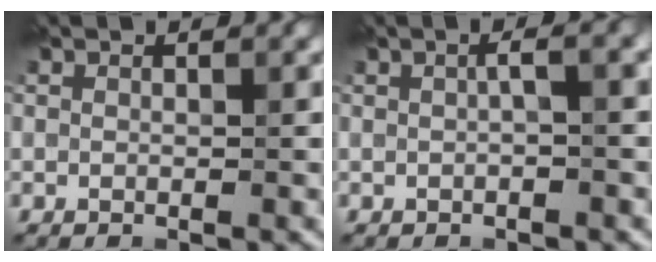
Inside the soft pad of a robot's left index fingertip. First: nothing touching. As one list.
[{"total": 2.1, "force": [0.1, 0.5, 2.1], "torque": [-0.031, 0.011, -0.001]}]